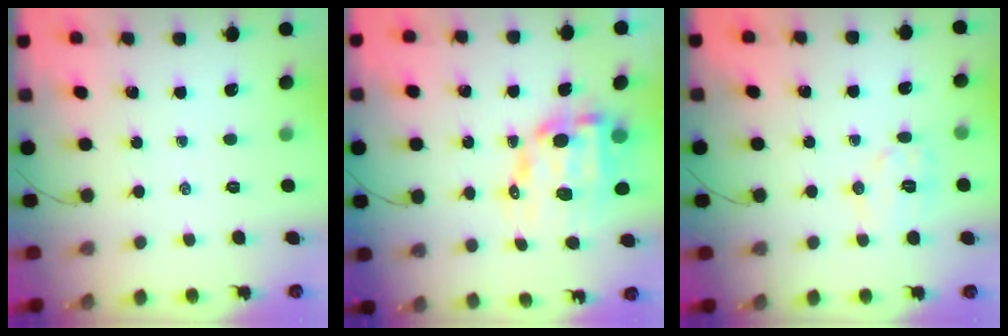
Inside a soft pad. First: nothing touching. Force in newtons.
{"total": 12.3, "press": 11.9, "slide": 3.0}
{"total": 7.9, "press": 7.9, "slide": 0.5}